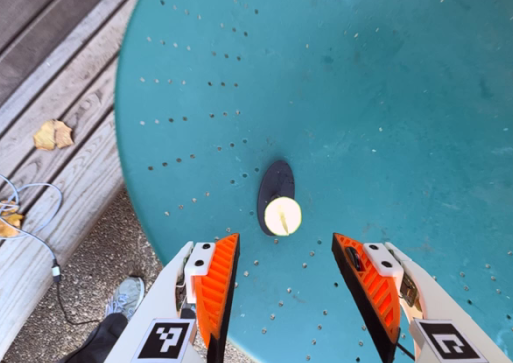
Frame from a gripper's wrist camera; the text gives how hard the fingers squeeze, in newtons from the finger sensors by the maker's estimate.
{"total": 0.5, "left": 0.4, "right": 0.6}